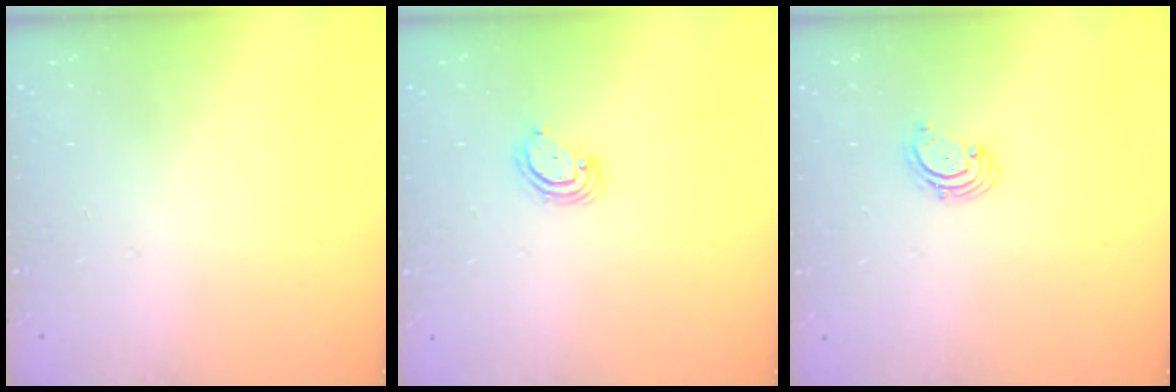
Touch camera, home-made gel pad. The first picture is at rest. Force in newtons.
{"total": 3.8, "press": 3.8, "slide": 0.3}
{"total": 1.6, "press": 1.6, "slide": 0.2}